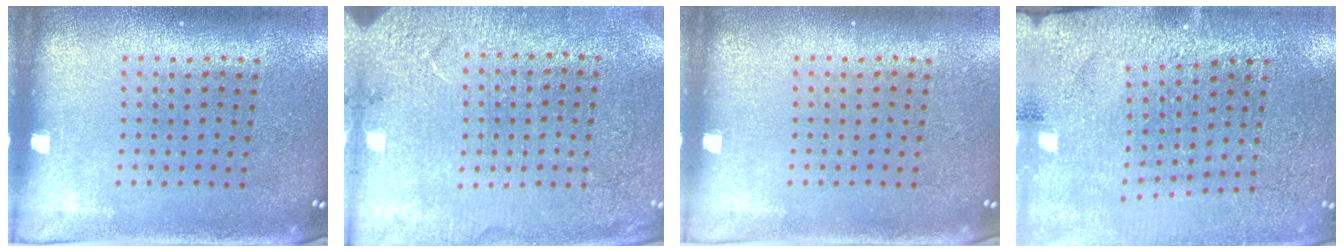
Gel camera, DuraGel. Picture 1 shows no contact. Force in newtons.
{"total": 2.6, "press": 2.6, "slide": 0.2}
{"total": 0.0}
{"total": 2.9, "press": 2.9, "slide": 0.2}